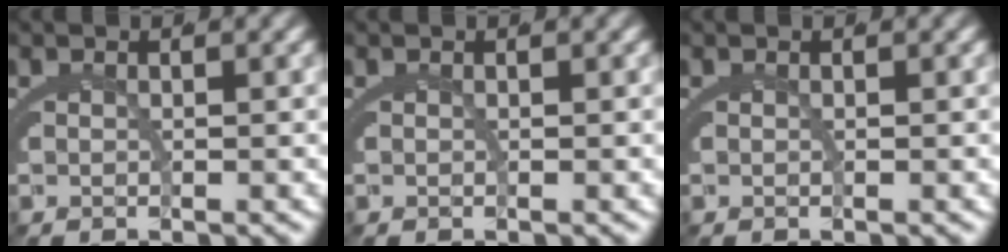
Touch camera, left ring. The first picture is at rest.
{"total": 0.0}
{"total": 0.0}